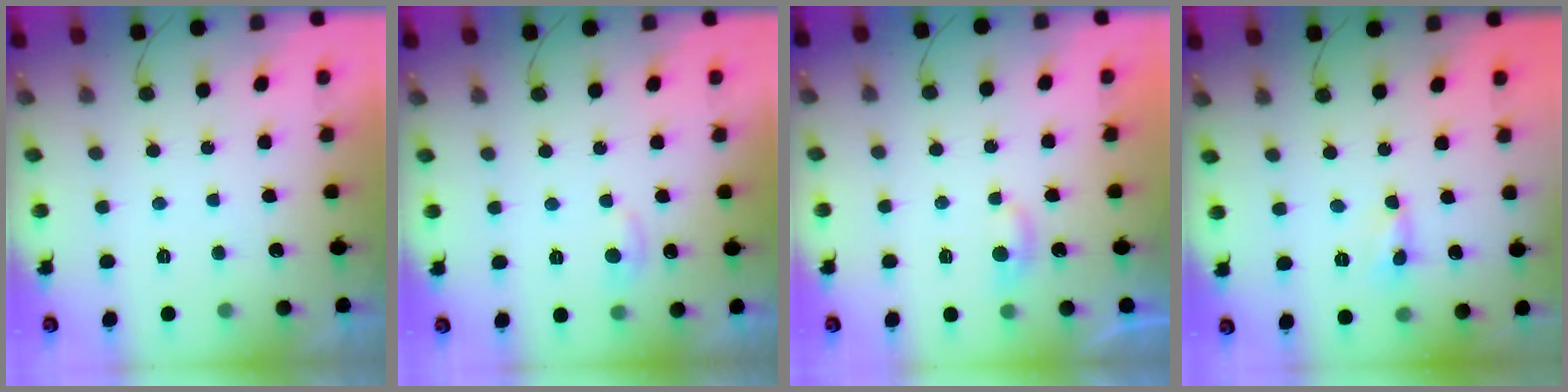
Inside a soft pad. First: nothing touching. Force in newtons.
{"total": 4.8, "press": 4.8, "slide": 0.5}
{"total": 2.8, "press": 2.8, "slide": 0.3}
{"total": 0.0}